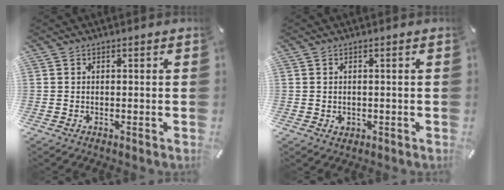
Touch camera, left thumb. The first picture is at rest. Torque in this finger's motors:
{"motor_torque": [0.25, 0.63, 0.13, -0.02, 0.08]}